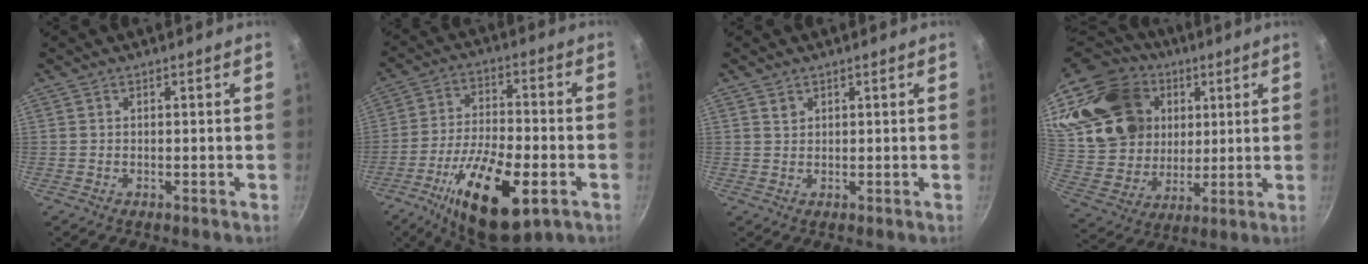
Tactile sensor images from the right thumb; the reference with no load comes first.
{"total": 19.6, "force": [-8.2, 7.8, 16.0], "torque": [-0.263, 0.019, -0.137]}
{"total": 1.3, "force": [0.8, 0.9, 0.5], "torque": [-0.005, -0.002, 0.015]}
{"total": 27.4, "force": [10.6, 20.8, 14.2], "torque": [-0.256, -0.003, 0.212]}